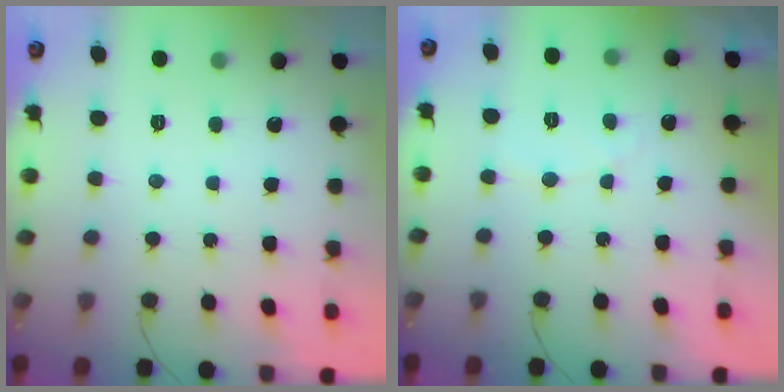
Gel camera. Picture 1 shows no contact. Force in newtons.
{"total": 3.2, "press": 3.2, "slide": 0.2}